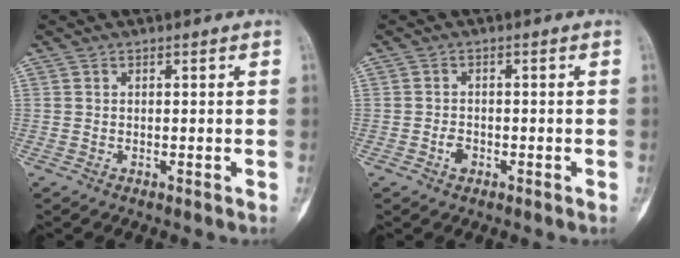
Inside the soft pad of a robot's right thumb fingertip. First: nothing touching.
{"total": 1.9, "force": [-0.9, 1.2, 1.1], "torque": [-0.017, 0.005, -0.017]}